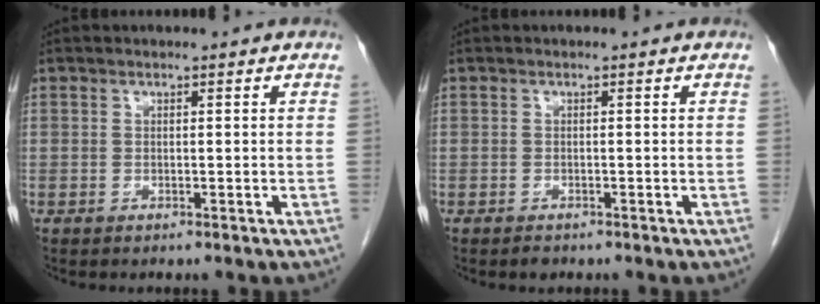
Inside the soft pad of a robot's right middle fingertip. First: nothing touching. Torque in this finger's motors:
{"motor_torque": [0.01, 0.01, 0.01, -0.01]}